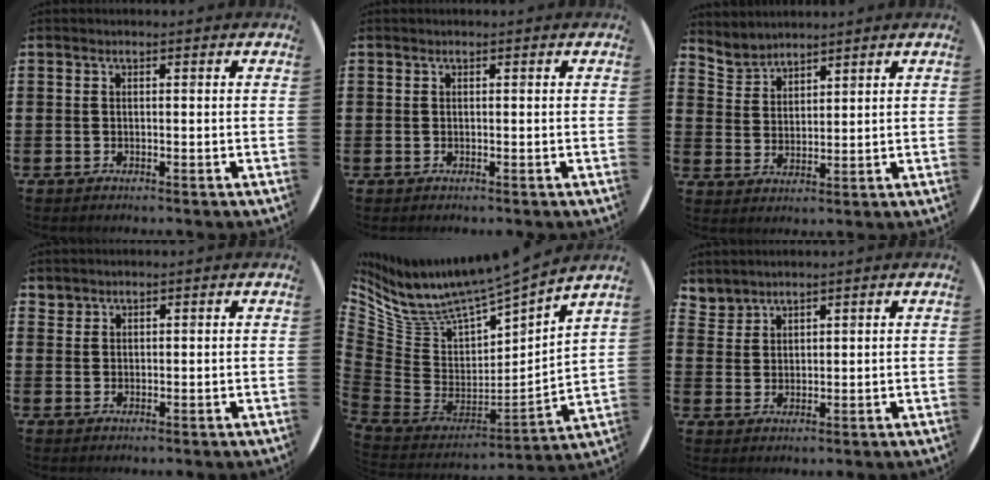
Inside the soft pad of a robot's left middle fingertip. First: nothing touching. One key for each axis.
{"total": 0.0}
{"total": 4.0, "fx": 3.9, "fy": 0.8, "fz": -0.5, "tx": -0.003, "ty": -0.016, "tz": 0.074}
{"total": 1.4, "fx": 1.3, "fy": 0.4, "fz": -0.2, "tx": 0.002, "ty": 0.002, "tz": 0.026}
{"total": 8.4, "fx": 7.8, "fy": 1.7, "fz": 2.7, "tx": -0.099, "ty": -0.077, "tz": 0.128}
{"total": 2.5, "fx": 2.4, "fy": 0.5, "fz": -0.5, "tx": 0.005, "ty": -0.008, "tz": 0.049}